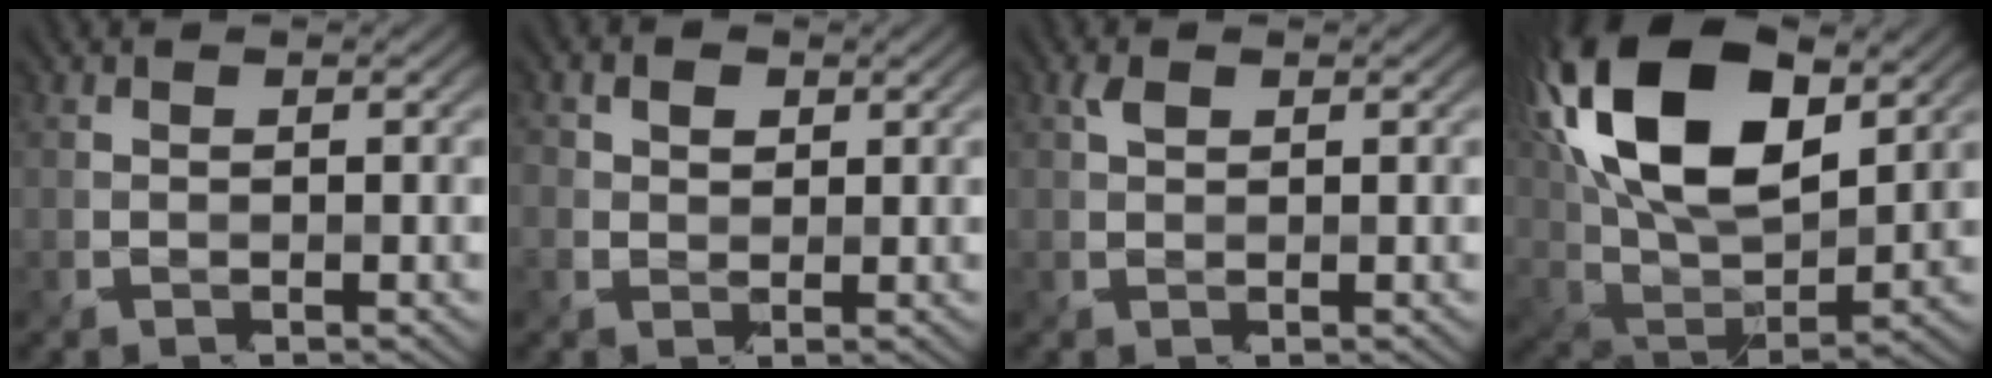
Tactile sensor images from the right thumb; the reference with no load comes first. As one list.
[{"total": 2.9, "force": [1.0, 2.3, 1.5], "torque": [-0.047, 0.005, 0.011]}, {"total": 1.2, "force": [0.4, 0.4, 1.0], "torque": [-0.021, 0.005, 0.009]}, {"total": 19.6, "force": [7.9, 9.6, 15.1], "torque": [-0.320, 0.045, 0.120]}]